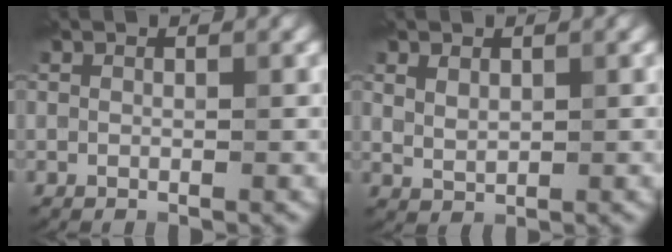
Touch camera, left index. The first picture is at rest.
{"total": 1.5, "force": [0.7, 1.0, 1.0], "torque": [-0.023, 0.005, 0.019]}